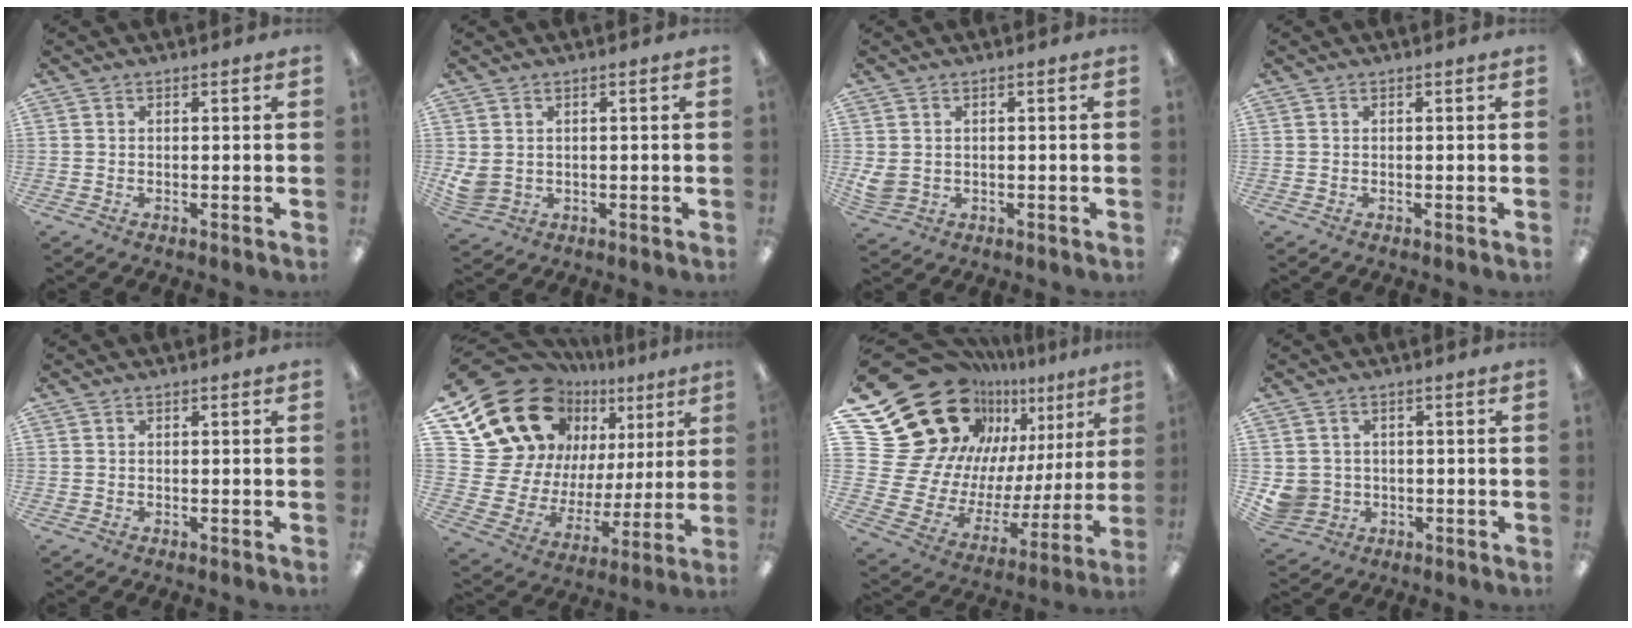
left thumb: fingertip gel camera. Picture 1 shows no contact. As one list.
[{"total": 3.7, "force": [0.8, 3.1, 1.9], "torque": [-0.044, -0.004, 0.019]}, {"total": 3.3, "force": [0.5, 2.8, 1.7], "torque": [-0.041, -0.002, 0.011]}, {"total": 0.0}, {"total": 0.0}, {"total": 23.0, "force": [12.2, 16.9, 9.7], "torque": [-0.190, -0.093, 0.251]}, {"total": 27.6, "force": [16.1, 19.0, 11.8], "torque": [-0.200, -0.142, 0.337]}, {"total": 5.0, "force": [-0.5, 4.9, 1.0], "torque": [-0.035, 0.002, -0.005]}]